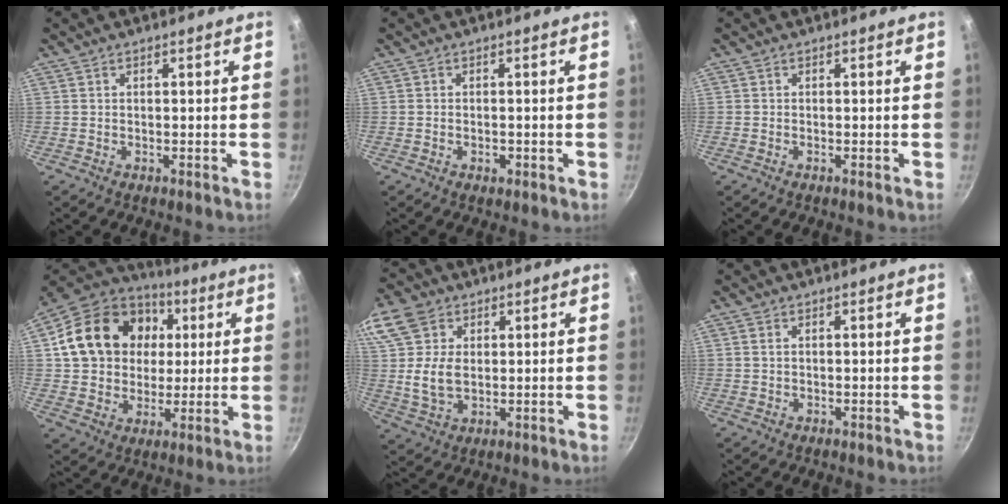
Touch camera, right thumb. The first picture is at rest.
{"total": 1.6, "force": [-0.6, 1.0, 1.1], "torque": [-0.016, 0.002, -0.011]}
{"total": 0.0}
{"total": 21.3, "force": [4.4, 17.0, 12.0], "torque": [-0.191, 0.022, 0.071]}
{"total": 14.2, "force": [3.7, 10.4, 8.9], "torque": [-0.179, -0.003, 0.066]}
{"total": 0.9, "force": [0.3, 0.6, 0.6], "torque": [-0.011, 0.002, 0.003]}